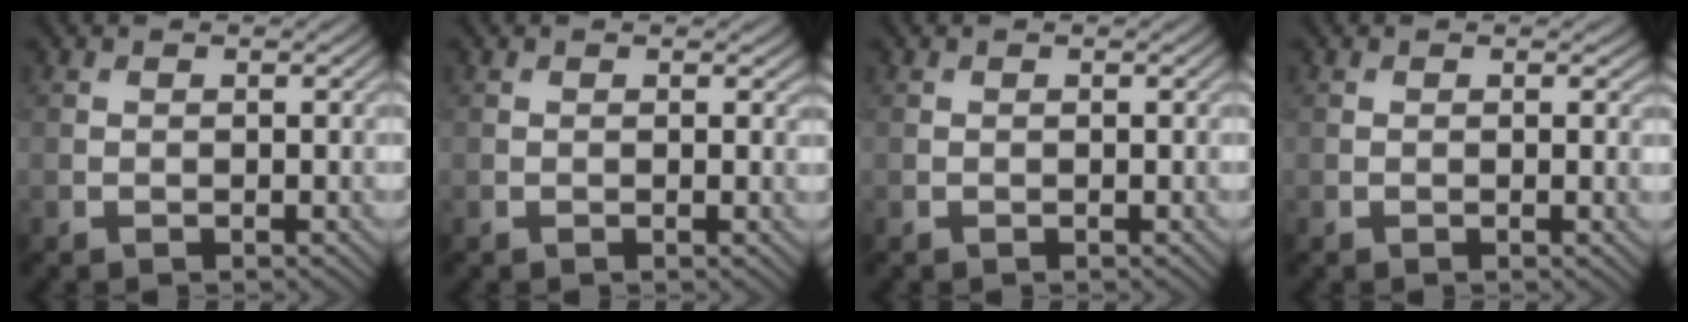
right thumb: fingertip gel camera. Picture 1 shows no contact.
{"total": 0.9, "force": [0.2, 0.4, 0.8], "torque": [-0.011, -0.002, 0.002]}
{"total": 0.0}
{"total": 1.0, "force": [0.2, 0.5, 0.8], "torque": [-0.012, -0.003, 0.002]}